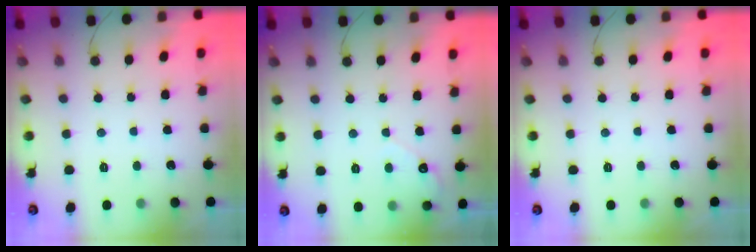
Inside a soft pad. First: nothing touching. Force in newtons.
{"total": 2.8, "press": 2.8, "slide": 0.2}
{"total": 0.0}